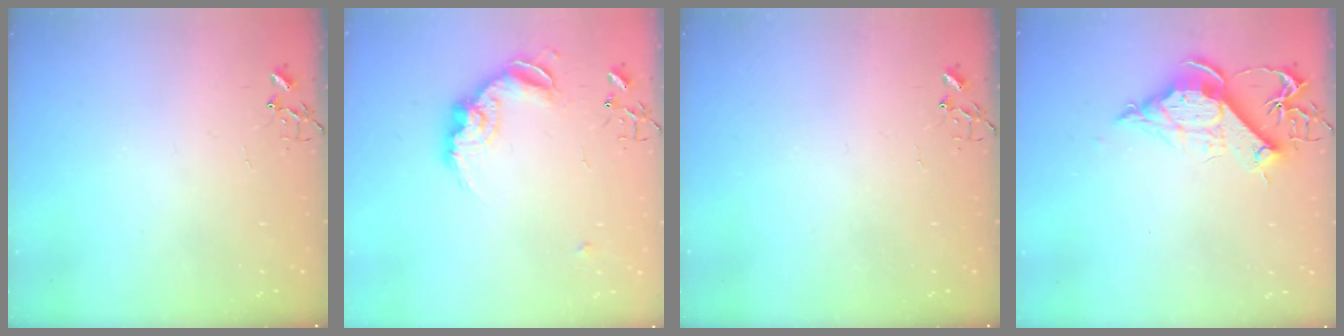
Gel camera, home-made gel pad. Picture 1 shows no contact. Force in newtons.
{"total": 13.8, "press": 13.8, "slide": 0.7}
{"total": 0.0}
{"total": 11.8, "press": 11.7, "slide": 1.5}